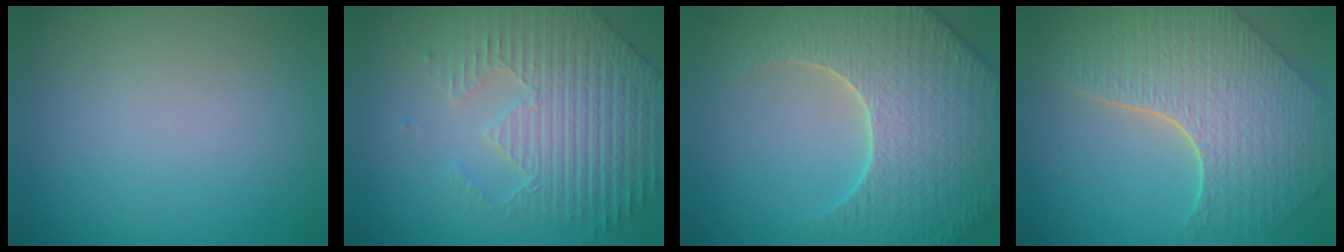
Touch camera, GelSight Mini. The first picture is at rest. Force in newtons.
{"total": 4.7, "press": 4.6, "slide": 1.1}
{"total": 7.5, "press": 7.2, "slide": 2.1}
{"total": 8.5, "press": 6.1, "slide": 5.8}